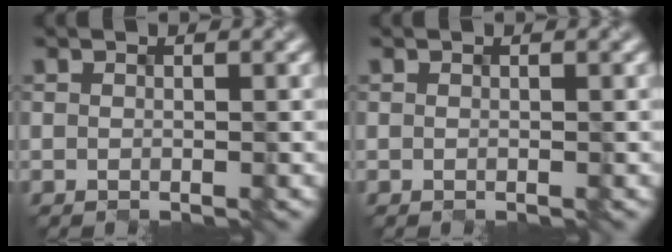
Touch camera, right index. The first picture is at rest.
{"total": 0.0}